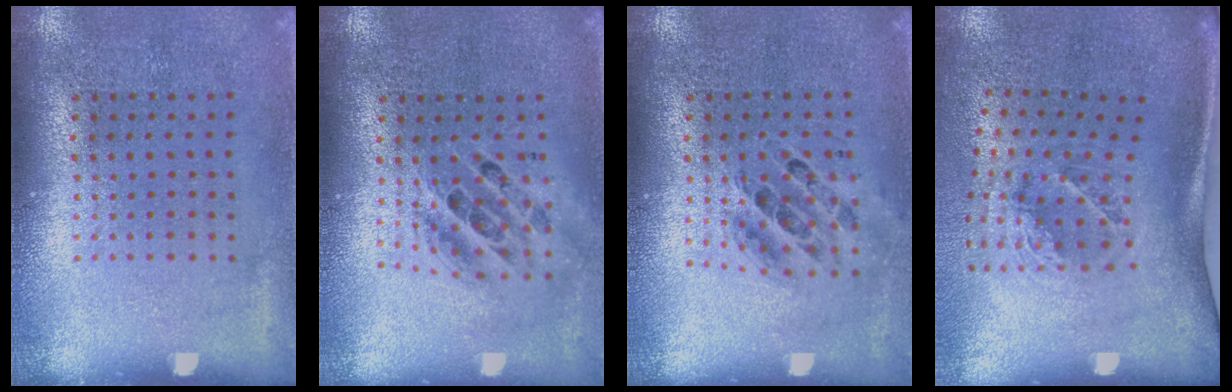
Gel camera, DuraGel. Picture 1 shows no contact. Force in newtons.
{"total": 1.7, "press": 1.4, "slide": 1.0}
{"total": 0.7, "press": 0.7, "slide": 0.1}
{"total": 1.9, "press": 1.2, "slide": 1.4}